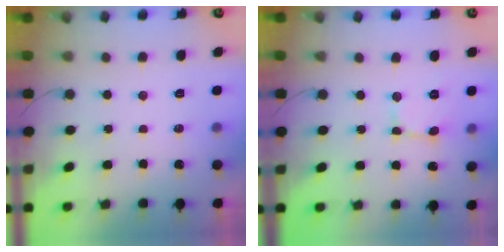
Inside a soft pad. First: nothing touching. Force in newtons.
{"total": 2.4, "press": 2.4, "slide": 0.1}